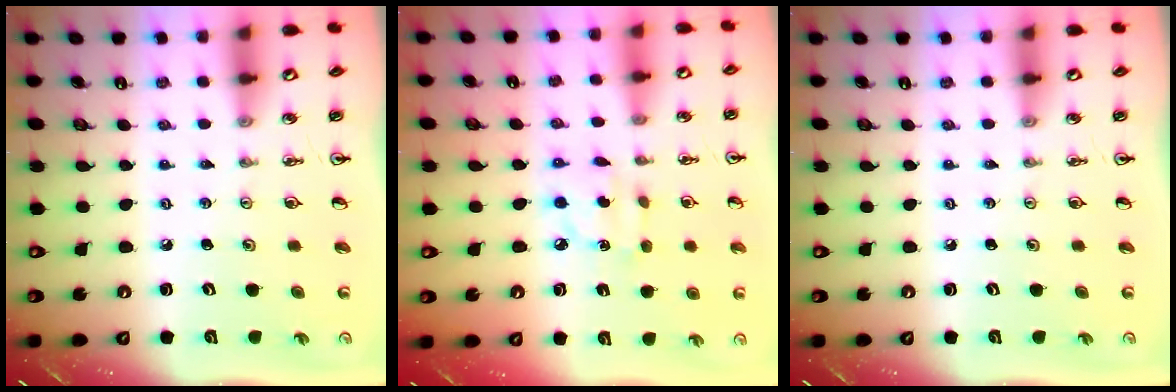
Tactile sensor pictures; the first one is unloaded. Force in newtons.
{"total": 4.4, "press": 4.4, "slide": 0.1}
{"total": 0.0}